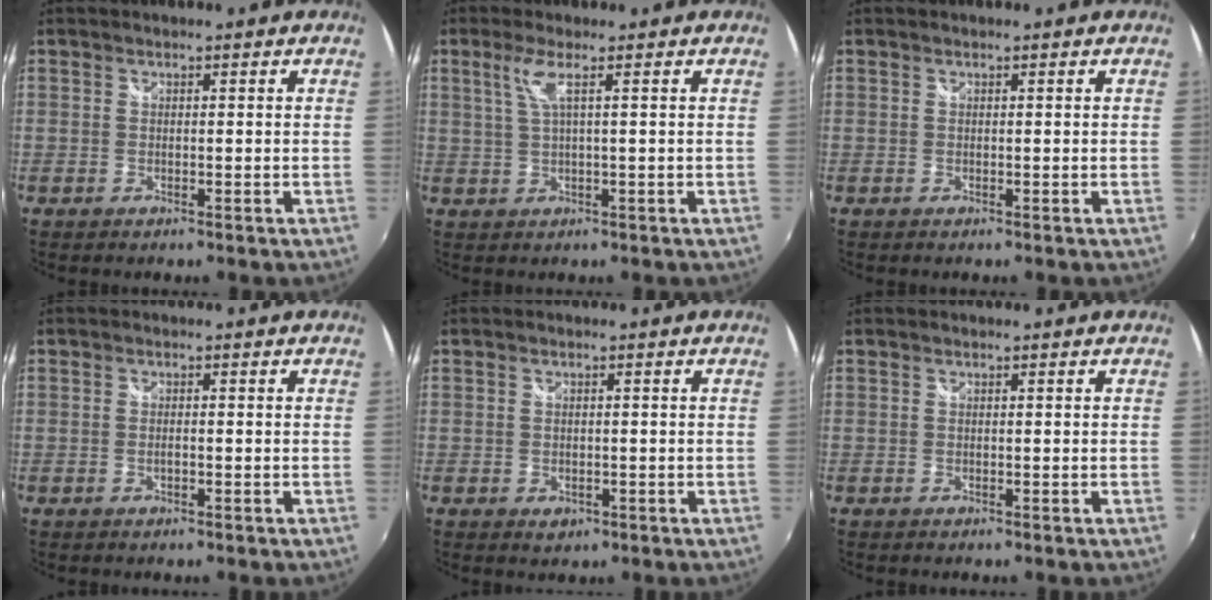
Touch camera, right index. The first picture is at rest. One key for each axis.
{"total": 3.4, "fx": 1.2, "fy": -0.5, "fz": 3.1, "tx": -0.058, "ty": 0.002, "tz": 0.028}
{"total": 0.0}
{"total": 1.0, "fx": -0.4, "fy": 0.3, "fz": 0.9, "tx": -0.020, "ty": 0.000, "tz": -0.008}
{"total": 2.2, "fx": -0.5, "fy": 1.7, "fz": 1.3, "tx": -0.023, "ty": -0.004, "tz": -0.007}
{"total": 0.0}